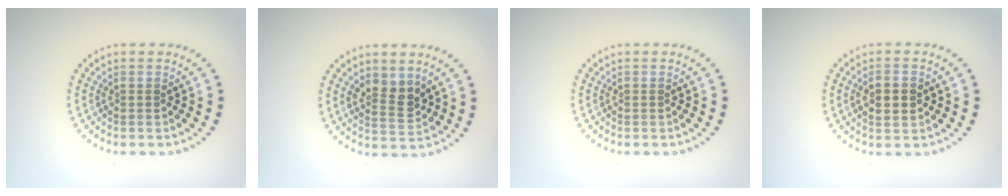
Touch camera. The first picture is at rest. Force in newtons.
{"total": 2.6, "press": 2.4, "slide": 1.0}
{"total": 0.0}
{"total": 2.7, "press": 2.6, "slide": 0.3}